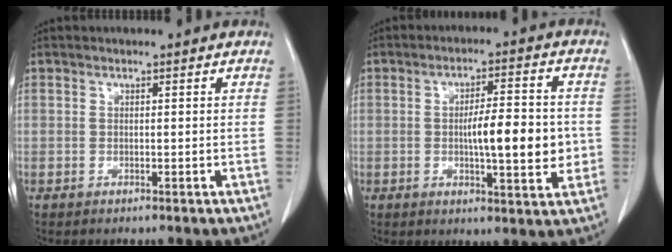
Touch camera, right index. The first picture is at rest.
{"total": 10.0, "force": [-0.9, 2.2, 9.7], "torque": [-0.149, 0.006, -0.012]}